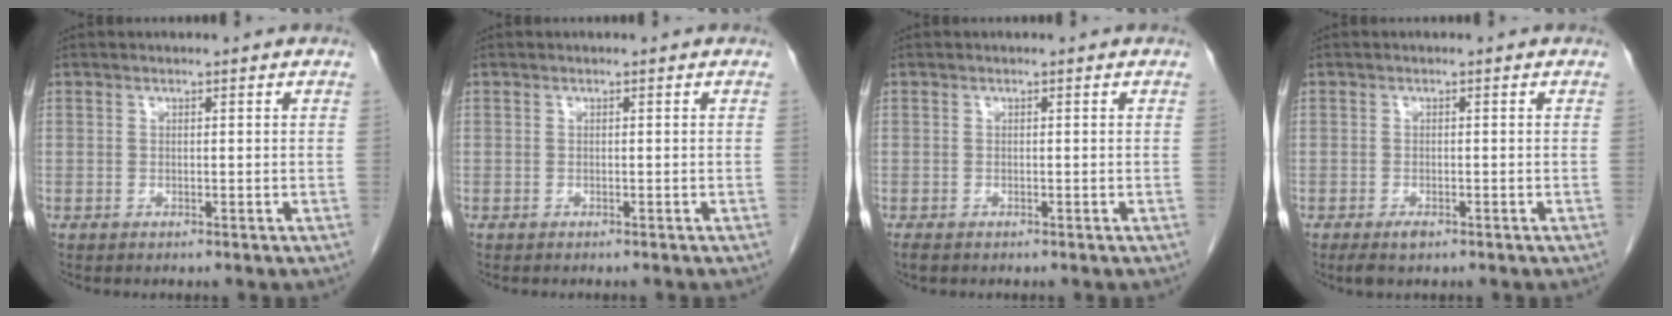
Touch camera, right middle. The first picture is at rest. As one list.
[{"total": 1.1, "force": [-1.0, 0.2, 0.5], "torque": [-0.008, -0.001, -0.011]}, {"total": 1.8, "force": [-1.5, 0.6, 0.9], "torque": [-0.021, -0.006, -0.020]}, {"total": 2.0, "force": [-1.3, 0.7, 1.4], "torque": [-0.030, -0.004, -0.019]}]